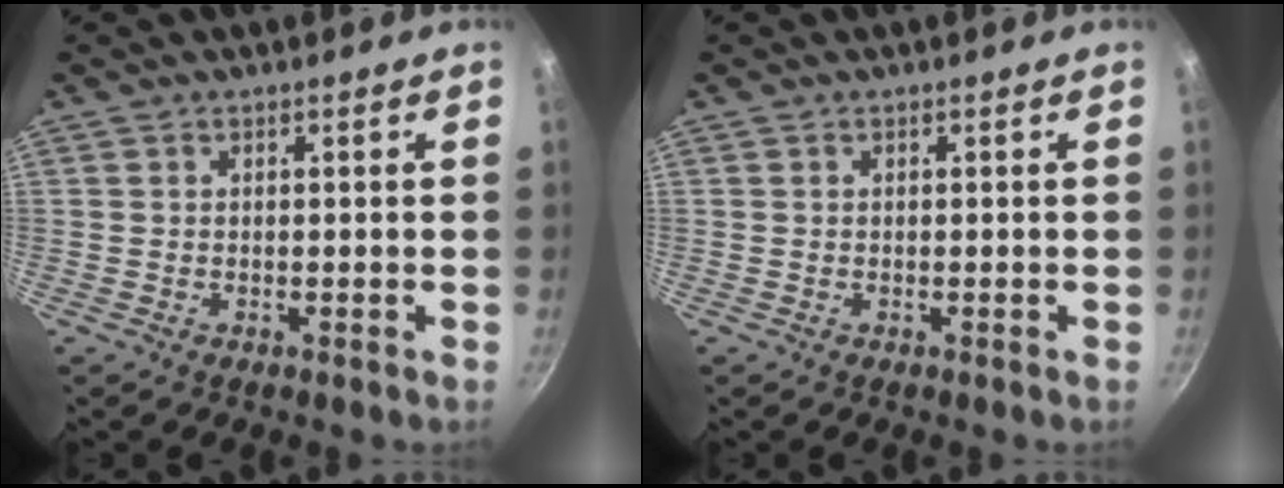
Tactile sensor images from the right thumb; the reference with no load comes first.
{"total": 0.0}